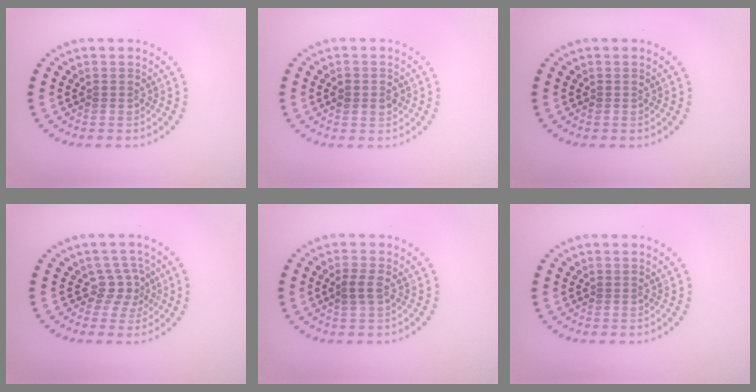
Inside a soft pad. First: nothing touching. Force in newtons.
{"total": 1.3, "press": 1.3, "slide": 0.2}
{"total": 0.0}
{"total": 2.4, "press": 1.5, "slide": 1.8}
{"total": 1.6, "press": 1.5, "slide": 0.4}
{"total": 0.0}